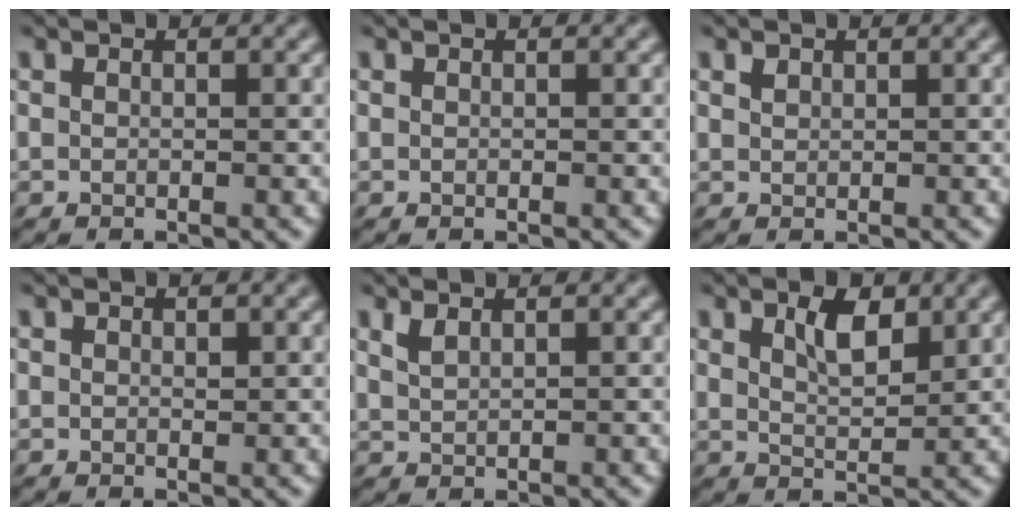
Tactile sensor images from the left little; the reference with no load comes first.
{"total": 0.0}
{"total": 0.5, "force": [0.4, 0.2, 0.3], "torque": [-0.007, 0.001, 0.005]}
{"total": 0.6, "force": [0.3, 0.3, 0.4], "torque": [-0.010, 0.000, 0.008]}
{"total": 0.9, "force": [0.5, -0.2, 0.7], "torque": [-0.014, -0.001, 0.012]}
{"total": 2.7, "force": [1.3, 0.9, 2.2], "torque": [-0.041, -0.001, 0.019]}